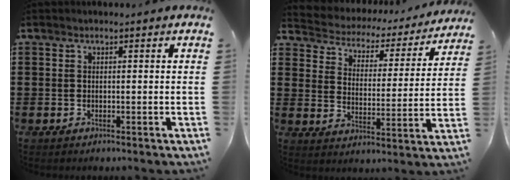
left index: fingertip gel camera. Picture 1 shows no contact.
{"total": 2.7, "force": [2.5, 0.9, 0.0], "torque": [-0.022, -0.023, 0.032]}